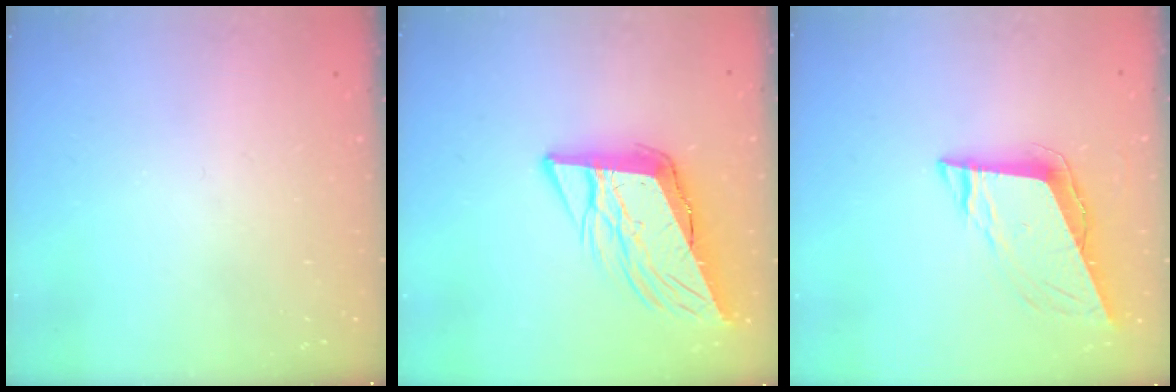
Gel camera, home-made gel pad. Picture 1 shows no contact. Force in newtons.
{"total": 12.3, "press": 11.7, "slide": 3.6}
{"total": 10.4, "press": 9.8, "slide": 3.5}